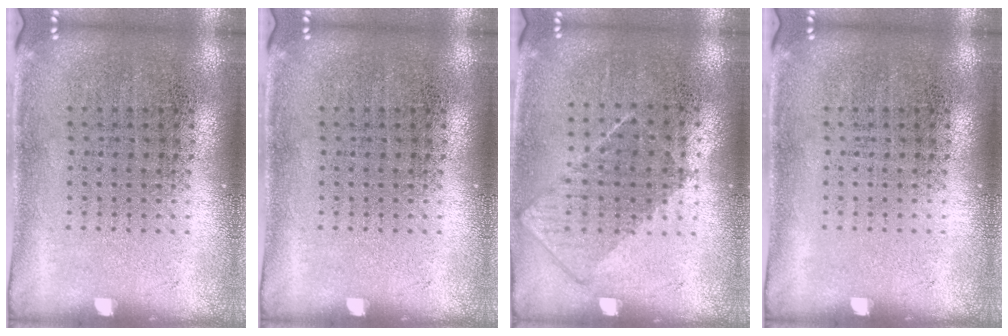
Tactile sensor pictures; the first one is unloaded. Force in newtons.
{"total": 0.0}
{"total": 0.9, "press": 0.7, "slide": 0.5}
{"total": 0.0}